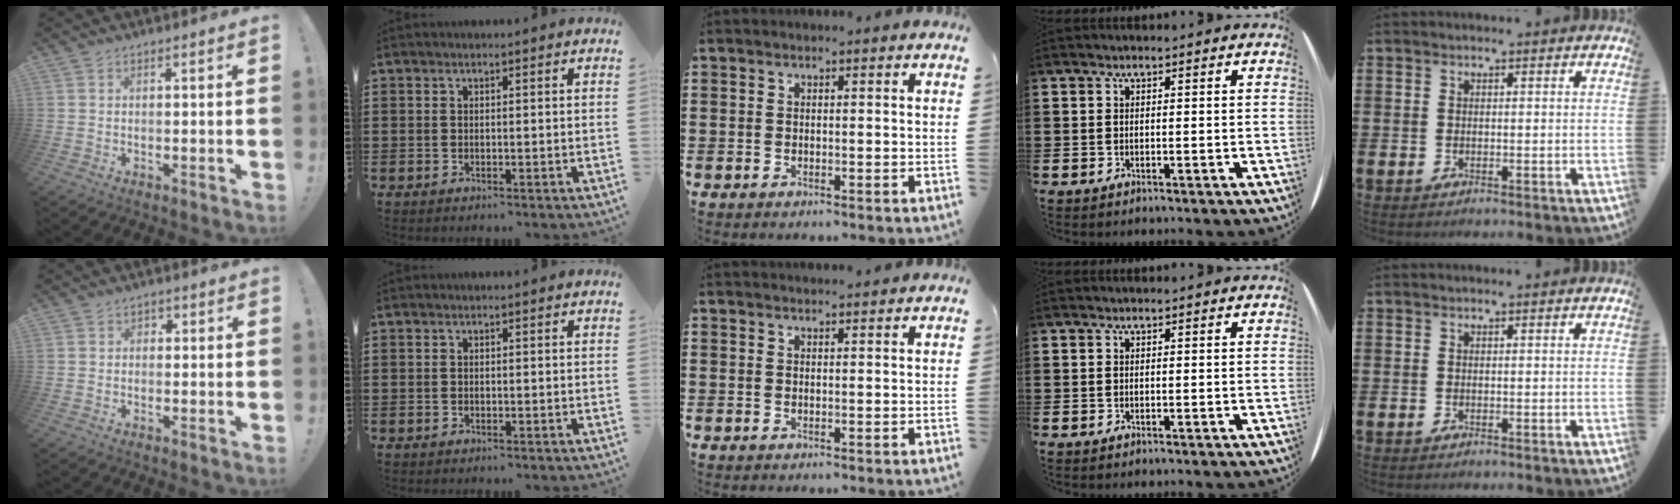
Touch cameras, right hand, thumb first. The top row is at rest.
{"thumb": {"total": 1.4, "force": [-0.7, 1.1, 0.4], "torque": [-0.002, 0.004, -0.015]}, "middle": {"total": 1.2, "force": [1.2, -0.1, 0.2], "torque": [0.002, -0.005, 0.021]}}